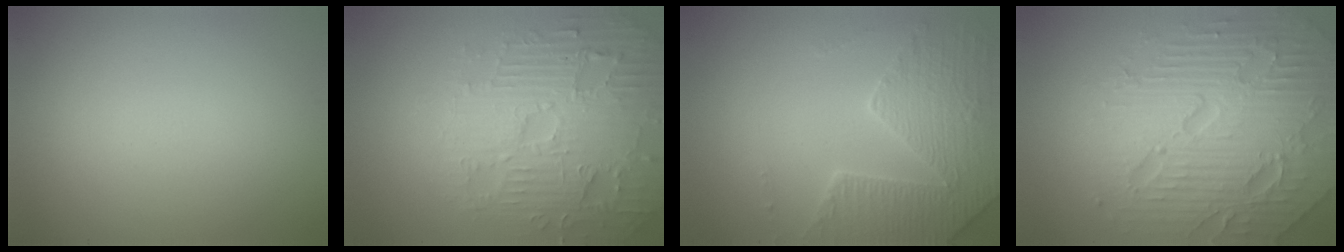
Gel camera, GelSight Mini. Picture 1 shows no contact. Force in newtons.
{"total": 5.2, "press": 5.0, "slide": 1.1}
{"total": 4.3, "press": 4.1, "slide": 1.1}
{"total": 7.4, "press": 7.3, "slide": 1.5}